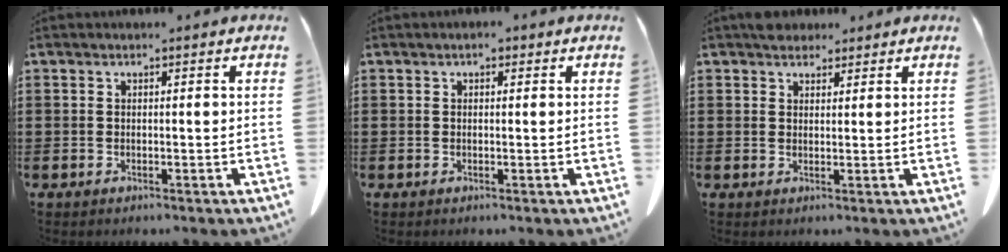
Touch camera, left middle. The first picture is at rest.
{"total": 0.8, "force": [0.4, 0.5, 0.5], "torque": [-0.012, 0.004, 0.006]}
{"total": 2.8, "force": [2.5, 1.3, 0.5], "torque": [-0.008, 0.001, 0.047]}